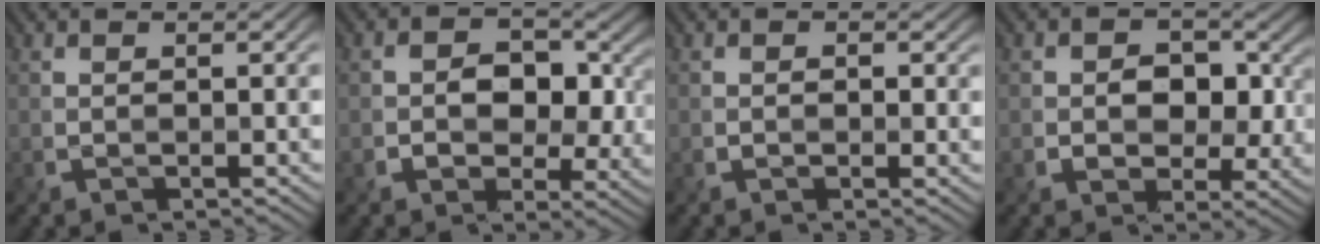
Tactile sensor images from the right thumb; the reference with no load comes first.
{"total": 7.9, "force": [0.6, 6.1, 5.0], "torque": [-0.075, -0.015, 0.002]}
{"total": 1.1, "force": [0.1, 1.0, 0.6], "torque": [-0.005, -0.006, 0.007]}
{"total": 6.9, "force": [0.8, 5.4, 4.1], "torque": [-0.065, -0.012, 0.007]}